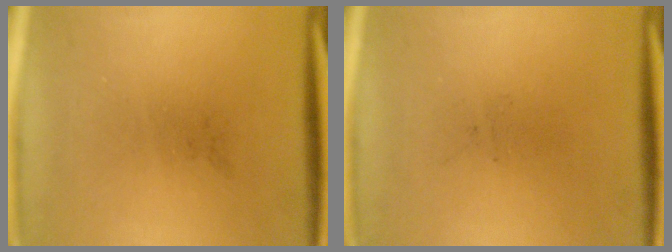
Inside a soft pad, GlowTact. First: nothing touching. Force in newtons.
{"total": 0.0}